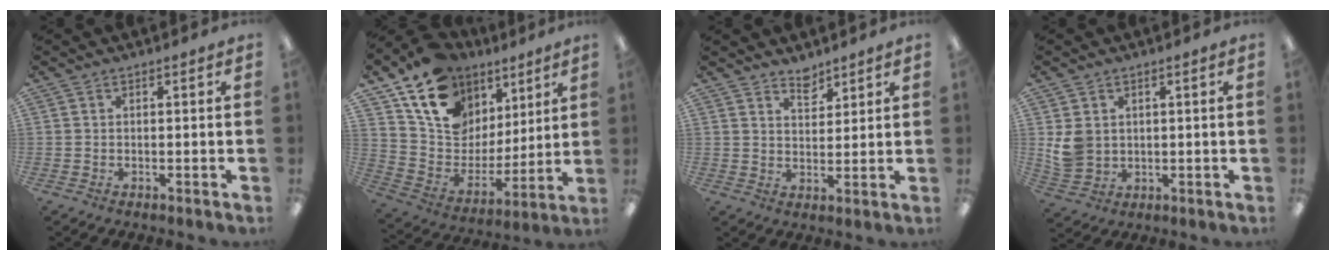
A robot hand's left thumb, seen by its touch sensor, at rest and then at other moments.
{"total": 16.9, "force": [11.1, 11.2, 5.9], "torque": [-0.125, -0.069, 0.212]}
{"total": 4.5, "force": [4.0, 1.9, 0.7], "torque": [0.000, -0.029, 0.071]}
{"total": 5.8, "force": [1.6, 5.0, 2.6], "torque": [-0.054, 0.004, 0.034]}